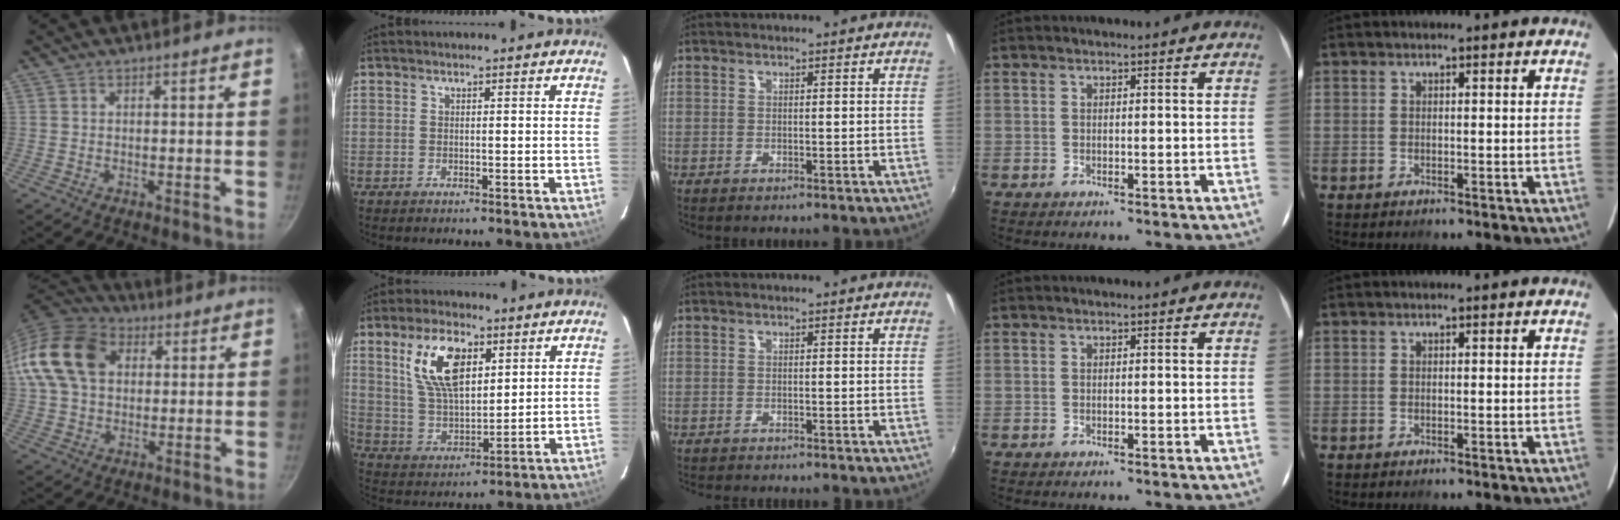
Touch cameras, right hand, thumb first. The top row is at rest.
{"thumb": {"total": 16.0, "force": [3.6, 11.8, 10.2], "torque": [-0.179, 0.019, 0.052]}, "index": {"total": 13.1, "force": [5.5, 6.5, 9.9], "torque": [-0.189, 0.014, 0.113]}, "middle": {"total": 1.6, "force": [-1.5, 0.1, 0.4], "torque": [-0.014, -0.009, -0.023]}}